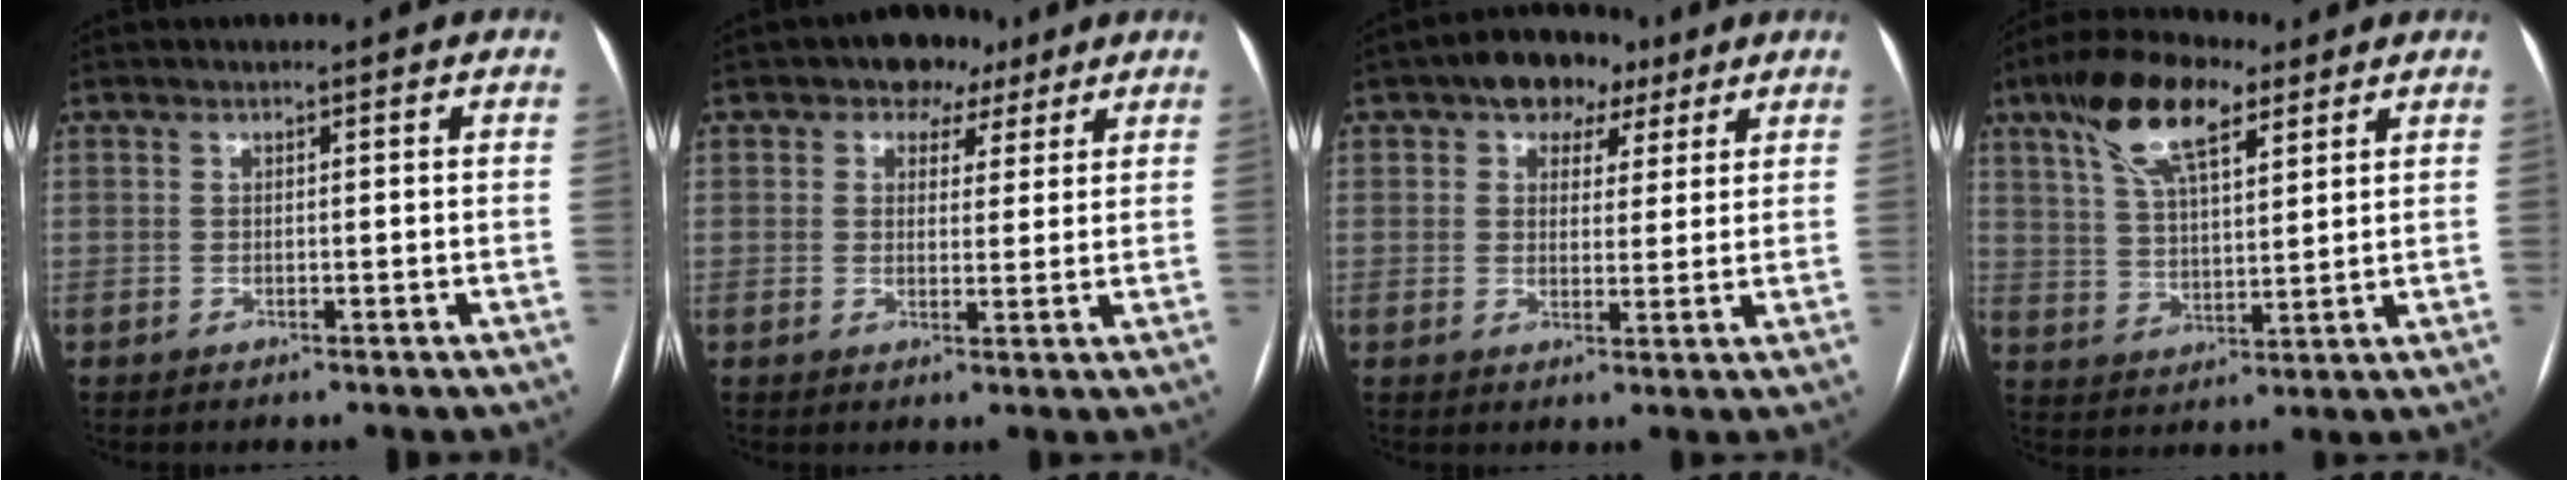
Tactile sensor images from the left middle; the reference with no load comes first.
{"total": 5.0, "force": [3.2, 3.5, 1.8], "torque": [-0.017, 0.015, 0.045]}
{"total": 7.4, "force": [4.4, 4.7, 3.6], "torque": [-0.045, 0.025, 0.065]}
{"total": 12.5, "force": [7.4, 4.2, 9.1], "torque": [-0.177, 0.023, 0.137]}